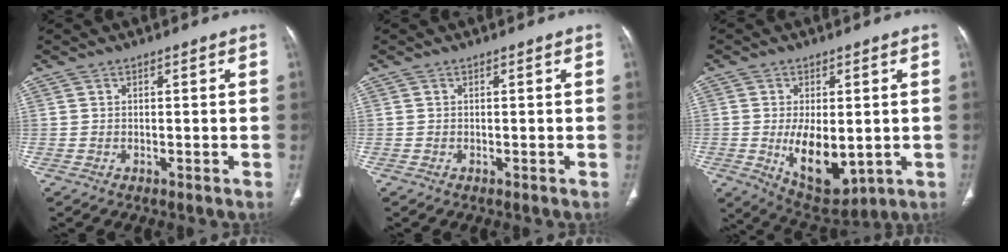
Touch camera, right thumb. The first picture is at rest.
{"total": 0.0}
{"total": 12.0, "force": [-1.5, 6.5, 10.0], "torque": [-0.136, -0.018, -0.002]}